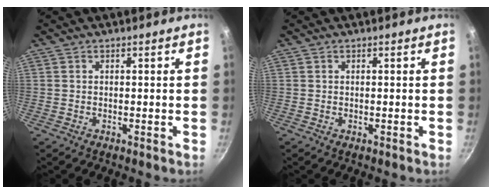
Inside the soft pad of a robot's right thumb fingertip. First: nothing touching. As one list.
[{"total": 0.0}]